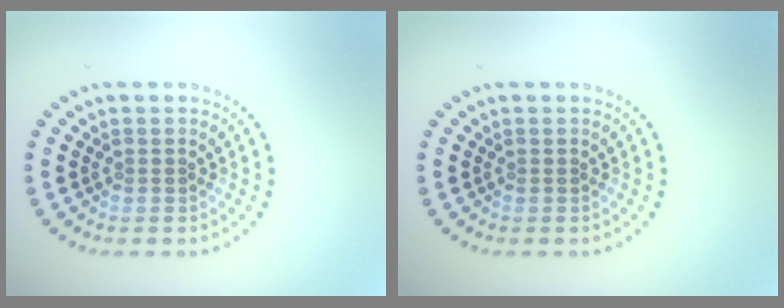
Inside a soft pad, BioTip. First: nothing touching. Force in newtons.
{"total": 0.0}